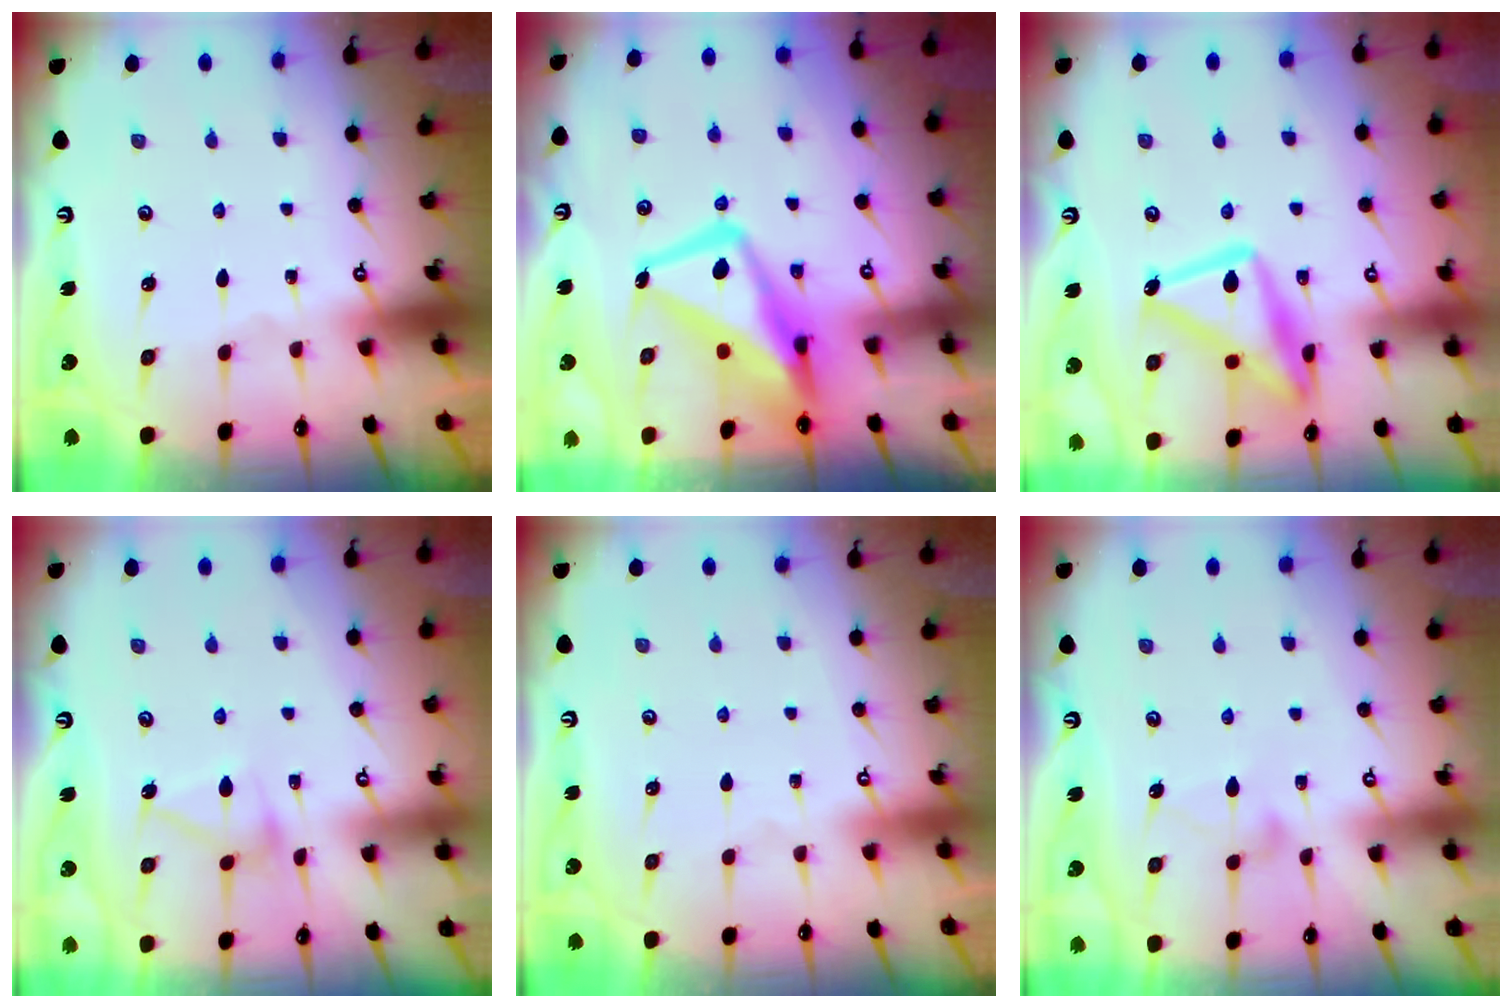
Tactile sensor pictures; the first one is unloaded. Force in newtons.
{"total": 16.5, "press": 16.4, "slide": 1.7}
{"total": 18.6, "press": 18.6, "slide": 1.2}
{"total": 11.2, "press": 11.2, "slide": 0.4}
{"total": 4.0, "press": 4.0, "slide": 0.1}
{"total": 7.7, "press": 7.7, "slide": 0.4}